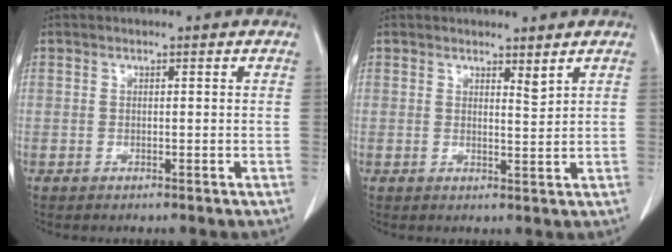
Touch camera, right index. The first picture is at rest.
{"total": 2.0, "force": [1.7, 0.1, 1.0], "torque": [-0.015, -0.015, 0.028]}